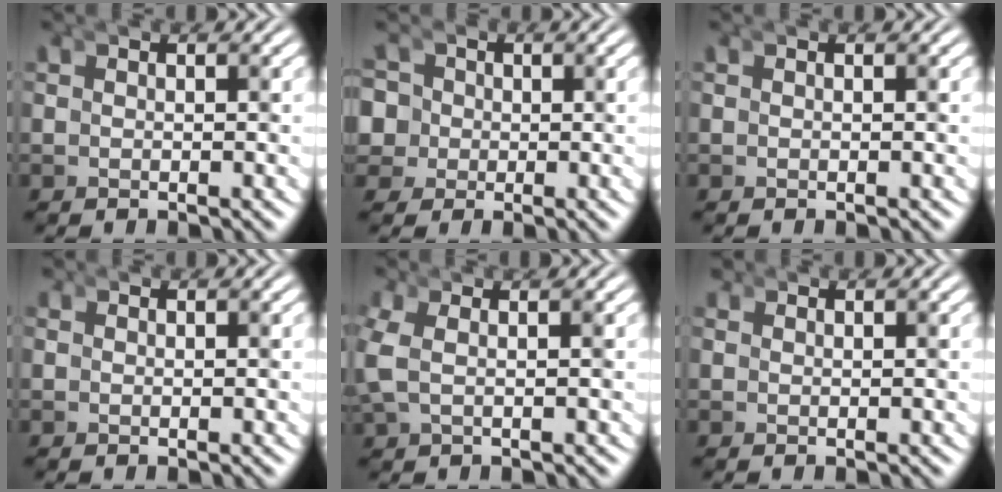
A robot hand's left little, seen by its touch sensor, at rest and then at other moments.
{"total": 3.4, "force": [-1.4, 3.0, -0.3], "torque": [-0.056, -0.044, -0.014]}
{"total": 0.0}
{"total": 0.6, "force": [-0.2, -0.3, -0.5], "torque": [0.007, -0.004, -0.002]}
{"total": 2.6, "force": [-0.8, 1.9, 1.6], "torque": [-0.057, -0.006, -0.015]}
{"total": 0.7, "force": [0.1, -0.3, -0.6], "torque": [0.011, -0.002, 0.003]}